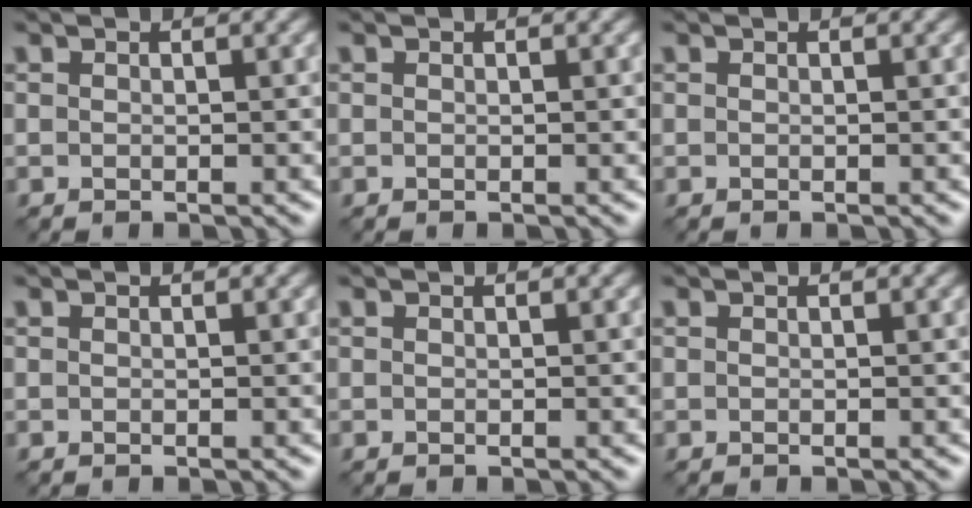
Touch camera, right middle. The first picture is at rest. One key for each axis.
{"total": 0.0}
{"total": 0.0}
{"total": 0.0}
{"total": 0.0}
{"total": 0.0}